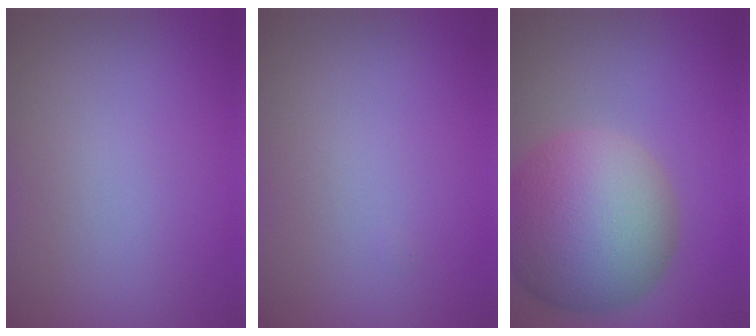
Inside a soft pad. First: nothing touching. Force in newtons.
{"total": 0.0}
{"total": 11.5, "press": 11.5, "slide": 0.5}